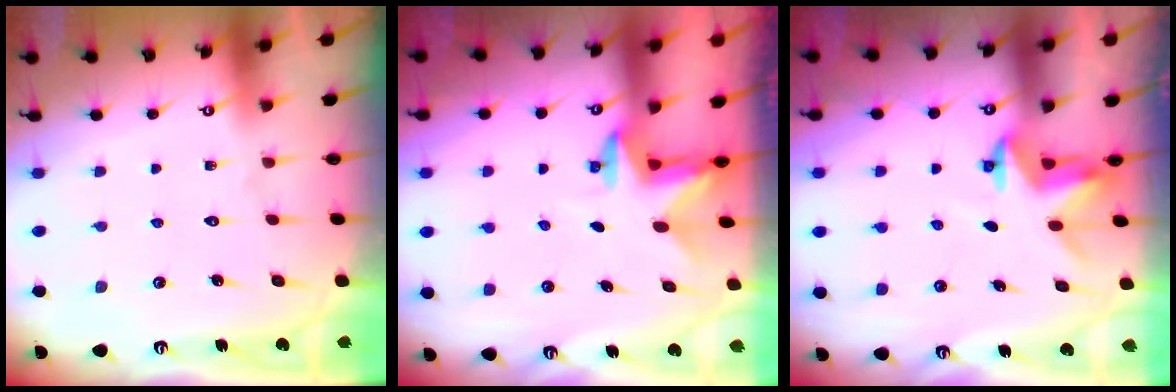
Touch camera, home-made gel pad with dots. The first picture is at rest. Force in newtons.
{"total": 2.6, "press": 2.6, "slide": 0.5}
{"total": 3.2, "press": 3.2, "slide": 0.1}